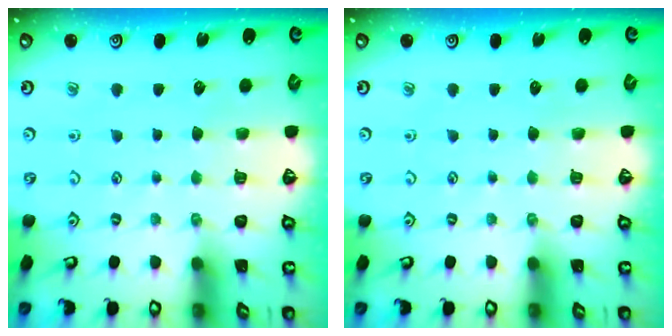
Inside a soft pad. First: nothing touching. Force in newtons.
{"total": 0.0}